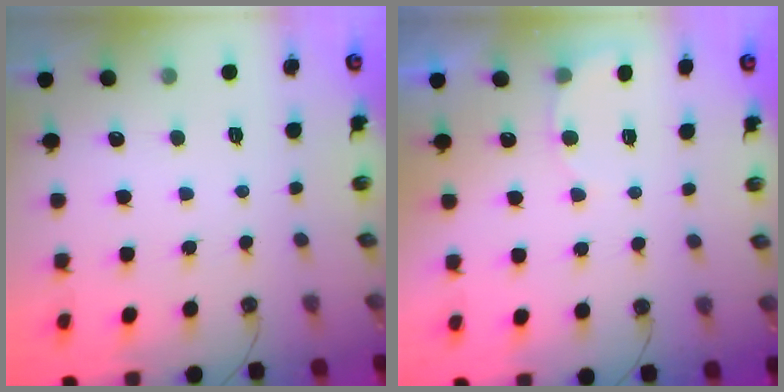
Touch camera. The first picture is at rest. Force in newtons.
{"total": 5.0, "press": 4.7, "slide": 1.4}